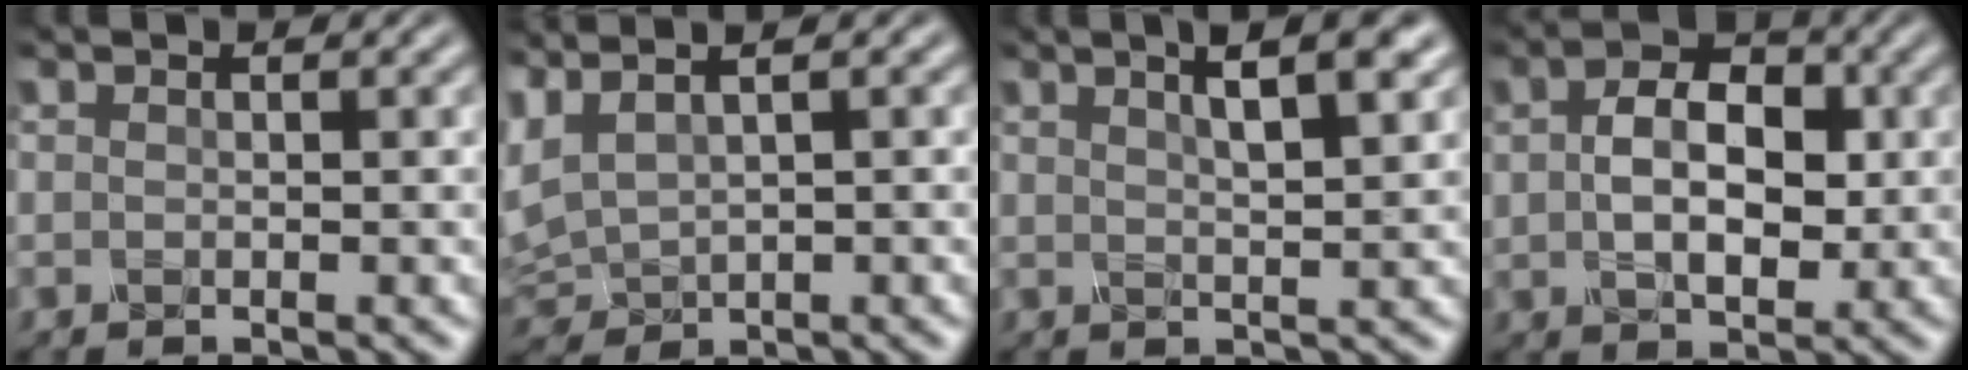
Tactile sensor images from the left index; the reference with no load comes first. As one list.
[{"total": 2.6, "force": [1.5, 1.0, 1.8], "torque": [-0.064, 0.016, 0.040]}, {"total": 6.3, "force": [3.4, 2.0, 5.0], "torque": [-0.044, 0.028, 0.026]}, {"total": 6.1, "force": [0.4, 3.9, 4.7], "torque": [-0.082, 0.003, 0.005]}]